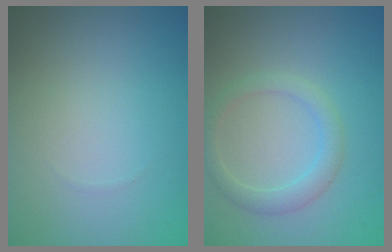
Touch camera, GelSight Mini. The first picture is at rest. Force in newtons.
{"total": 2.2, "press": 2.1, "slide": 0.1}